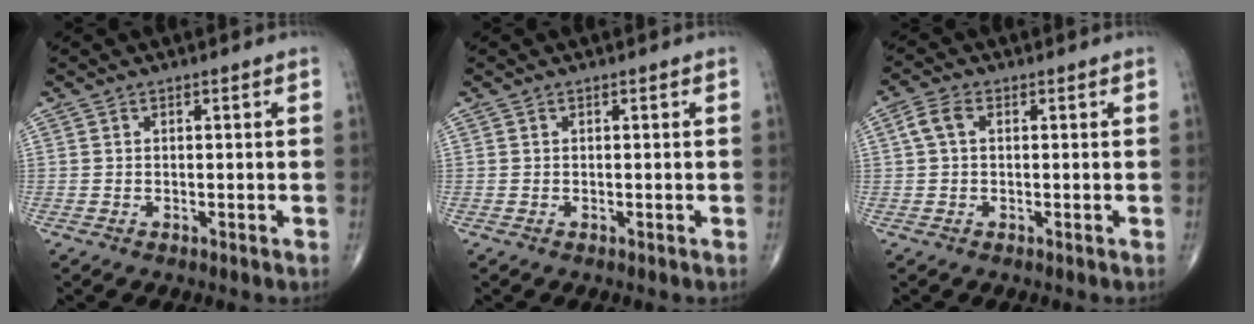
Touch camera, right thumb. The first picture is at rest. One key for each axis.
{"total": 0.0}
{"total": 3.4, "fx": 0.7, "fy": 2.1, "fz": 2.6, "tx": -0.059, "ty": 0.012, "tz": 0.011}